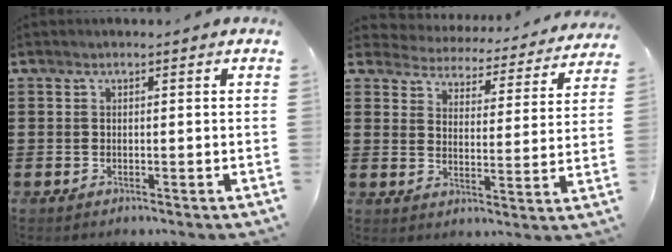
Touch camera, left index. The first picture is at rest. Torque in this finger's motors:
{"motor_torque": [2.14, 0.00, -0.05, -0.09]}